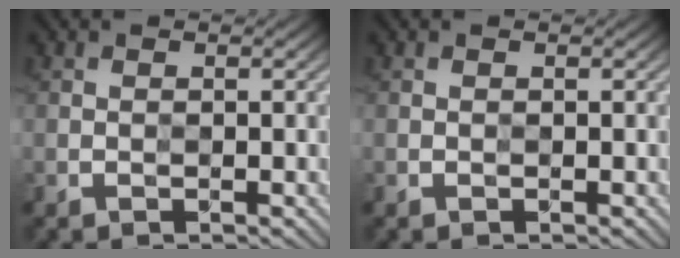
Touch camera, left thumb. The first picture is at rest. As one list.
[{"total": 0.0}]